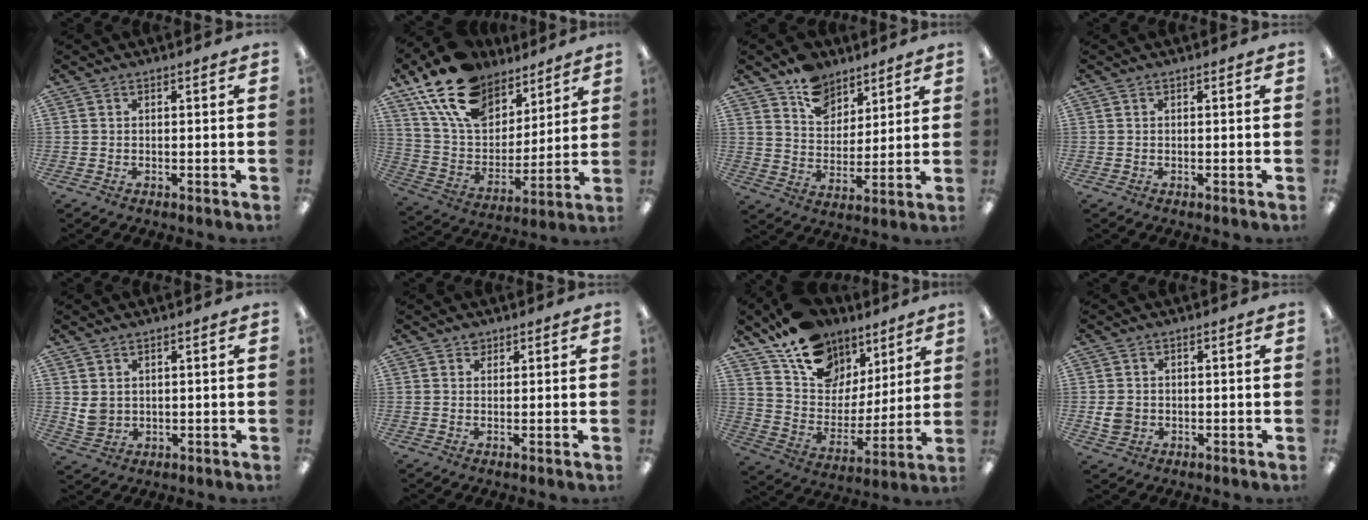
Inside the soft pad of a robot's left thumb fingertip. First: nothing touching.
{"total": 19.3, "force": [13.4, 11.1, 8.4], "torque": [-0.168, -0.067, 0.246]}
{"total": 10.8, "force": [8.1, 6.7, 2.4], "torque": [-0.044, -0.052, 0.154]}
{"total": 0.0}
{"total": 3.7, "force": [1.7, 3.0, 1.4], "torque": [-0.022, 0.000, 0.033]}
{"total": 1.8, "force": [1.3, 1.1, 0.3], "torque": [0.001, -0.003, 0.024]}
{"total": 16.5, "force": [11.5, 10.4, 5.7], "torque": [-0.119, -0.074, 0.216]}
{"total": 3.8, "force": [-0.1, 3.3, 1.8], "torque": [-0.014, 0.000, -0.002]}